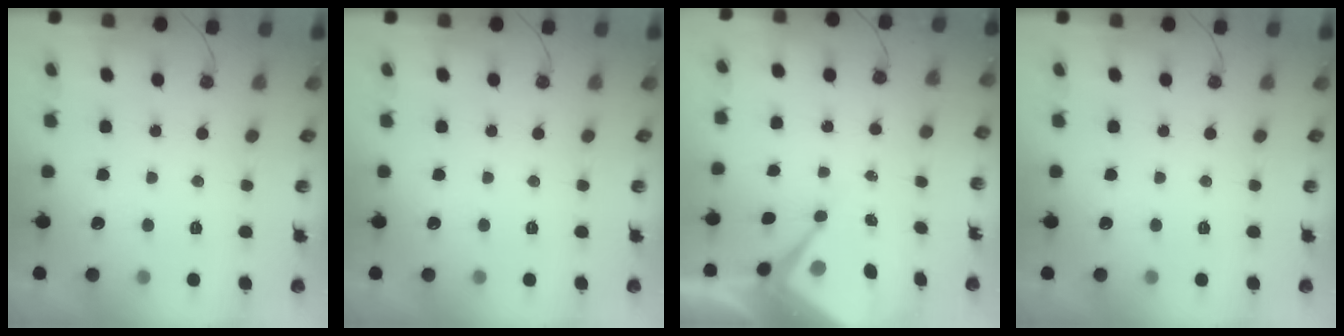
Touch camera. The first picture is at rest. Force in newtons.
{"total": 0.0}
{"total": 7.2, "press": 7.2, "slide": 0.6}
{"total": 0.0}